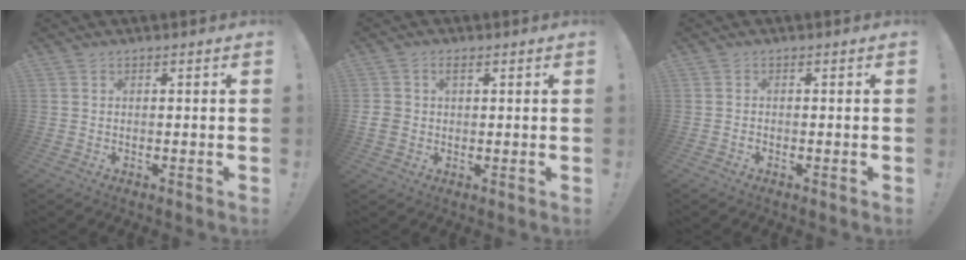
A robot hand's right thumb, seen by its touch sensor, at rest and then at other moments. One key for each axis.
{"total": 3.8, "fx": 0.9, "fy": 3.2, "fz": 1.8, "tx": -0.032, "ty": -0.001, "tz": 0.014}
{"total": 0.7, "fx": -0.6, "fy": 0.4, "fz": 0.1, "tx": -0.001, "ty": 0.003, "tz": -0.011}